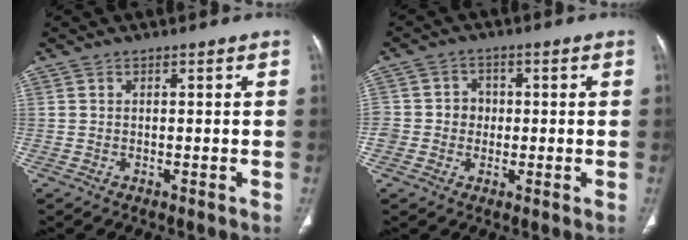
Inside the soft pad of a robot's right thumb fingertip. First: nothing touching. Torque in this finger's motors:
{"motor_torque": [0.36, 0.28, 0.37, 0.08, -0.02]}